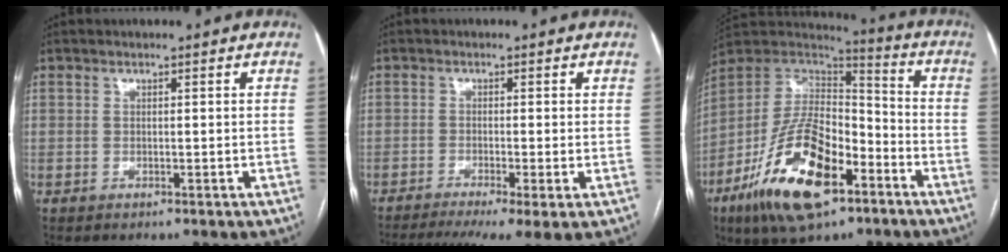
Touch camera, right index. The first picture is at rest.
{"total": 9.4, "force": [-6.2, 1.0, 6.9], "torque": [-0.107, -0.011, -0.101]}
{"total": 21.2, "force": [-10.1, 8.6, 16.5], "torque": [-0.332, -0.012, -0.175]}